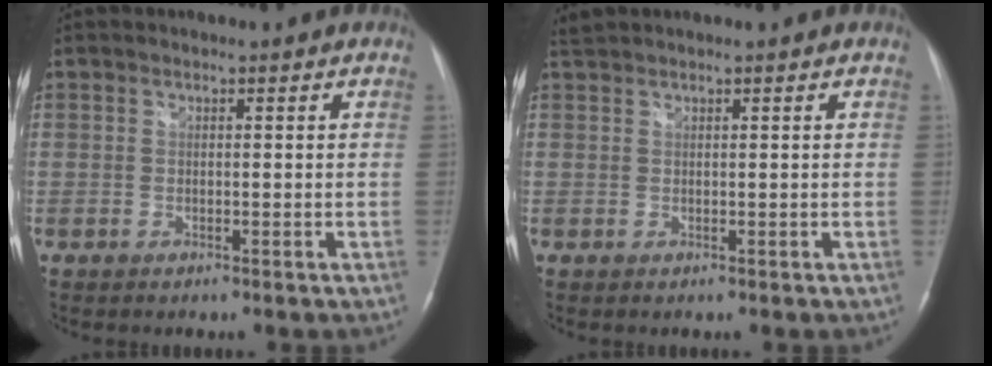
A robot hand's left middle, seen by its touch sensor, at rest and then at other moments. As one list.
[{"total": 1.1, "force": [1.1, -0.2, 0.1], "torque": [-0.010, 0.015, 0.029]}]